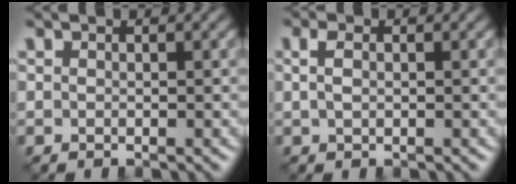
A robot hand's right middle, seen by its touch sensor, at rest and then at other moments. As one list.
[{"total": 1.8, "force": [0.4, 0.9, 1.5], "torque": [-0.040, 0.005, 0.007]}]